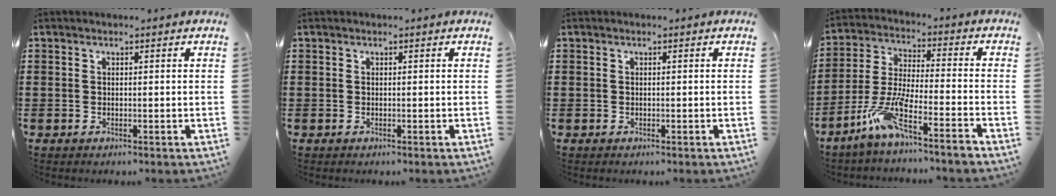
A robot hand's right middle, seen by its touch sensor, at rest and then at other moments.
{"total": 0.0}
{"total": 0.0}
{"total": 8.2, "force": [-6.3, 0.1, 5.2], "torque": [-0.126, -0.016, -0.130]}